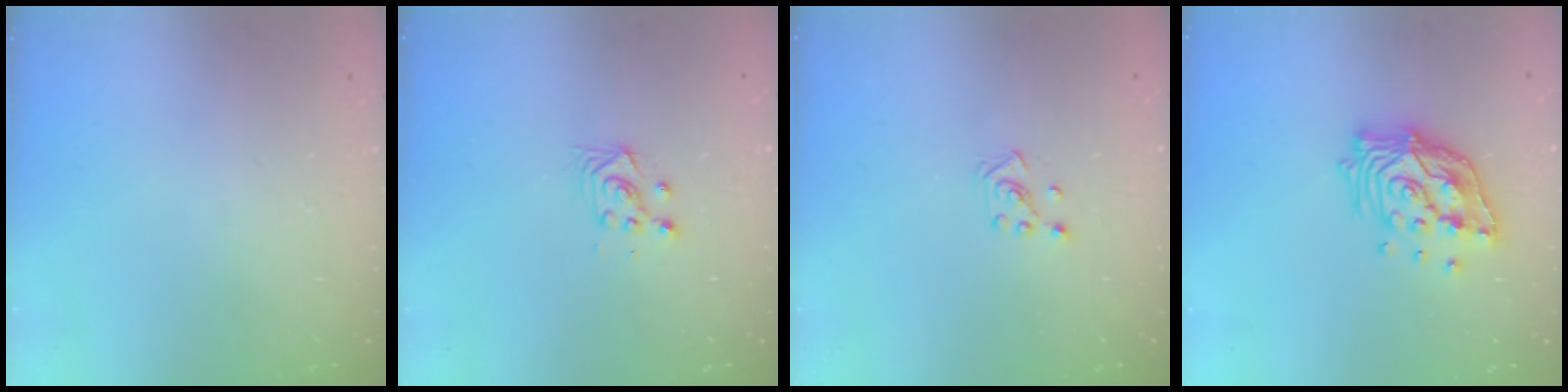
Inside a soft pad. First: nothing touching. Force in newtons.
{"total": 3.6, "press": 3.4, "slide": 1.2}
{"total": 2.6, "press": 2.5, "slide": 0.6}
{"total": 14.8, "press": 14.7, "slide": 1.9}